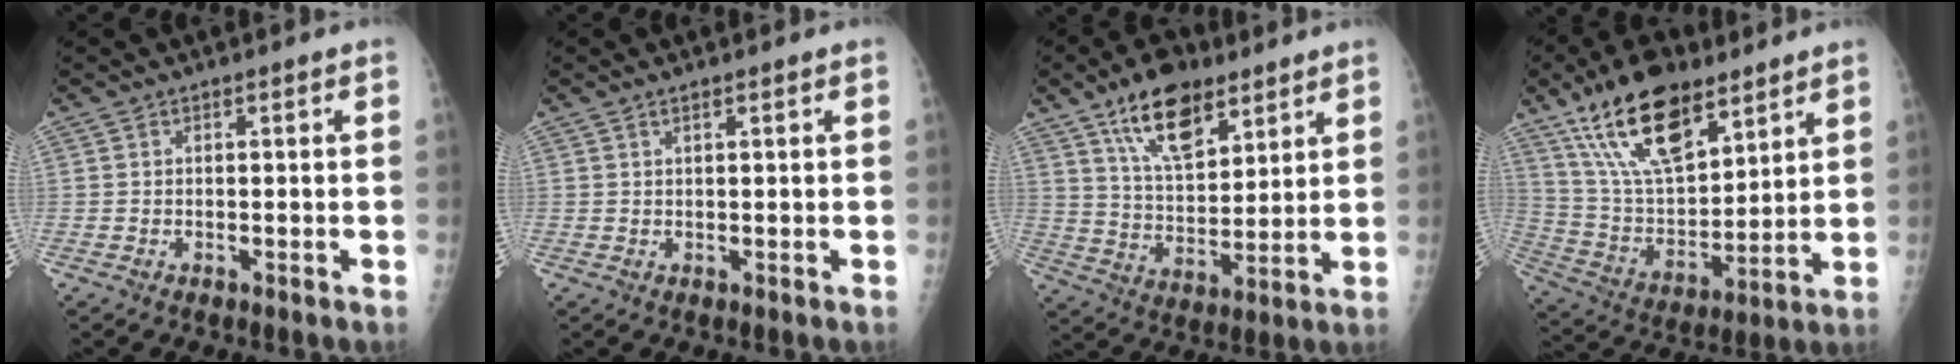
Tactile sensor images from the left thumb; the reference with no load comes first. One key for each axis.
{"total": 1.0, "fx": 0.7, "fy": 0.2, "fz": 0.7, "tx": -0.012, "ty": 0.000, "tz": 0.014}
{"total": 14.4, "fx": 8.9, "fy": 7.0, "fz": 9.0, "tx": -0.122, "ty": -0.043, "tz": 0.157}
{"total": 20.0, "fx": 12.5, "fy": 8.9, "fz": 12.9, "tx": -0.200, "ty": -0.052, "tz": 0.237}